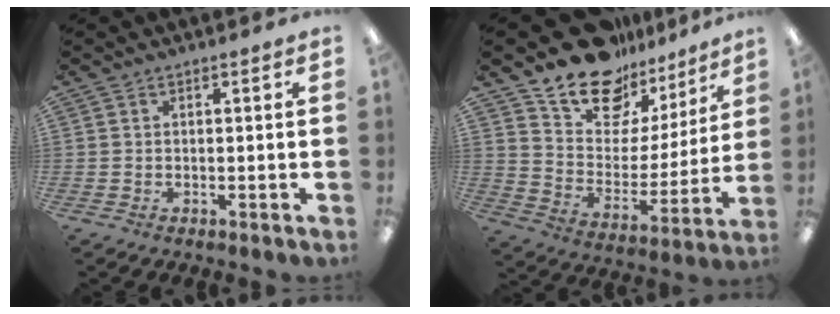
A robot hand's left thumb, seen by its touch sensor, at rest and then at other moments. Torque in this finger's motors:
{"motor_torque": [1.30, 1.29, 1.45, -1.32, 0.04]}